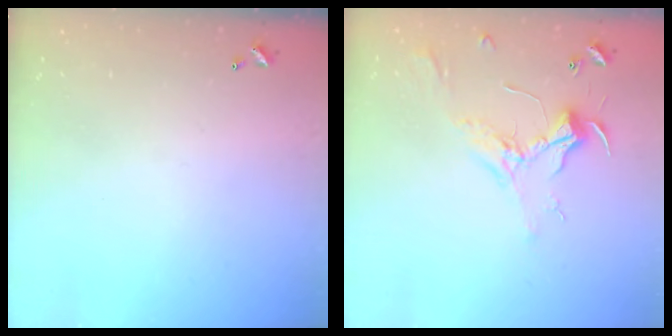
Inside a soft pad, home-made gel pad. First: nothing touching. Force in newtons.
{"total": 2.3, "press": 2.2, "slide": 0.7}